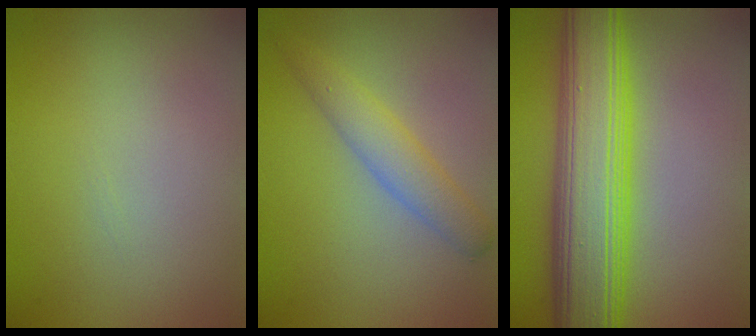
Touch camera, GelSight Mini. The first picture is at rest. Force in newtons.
{"total": 3.1, "press": 3.1, "slide": 0.1}
{"total": 10.0, "press": 10.0, "slide": 0.4}